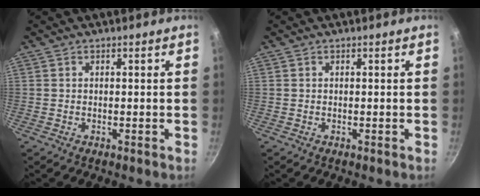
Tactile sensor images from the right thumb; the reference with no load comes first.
{"total": 0.0}